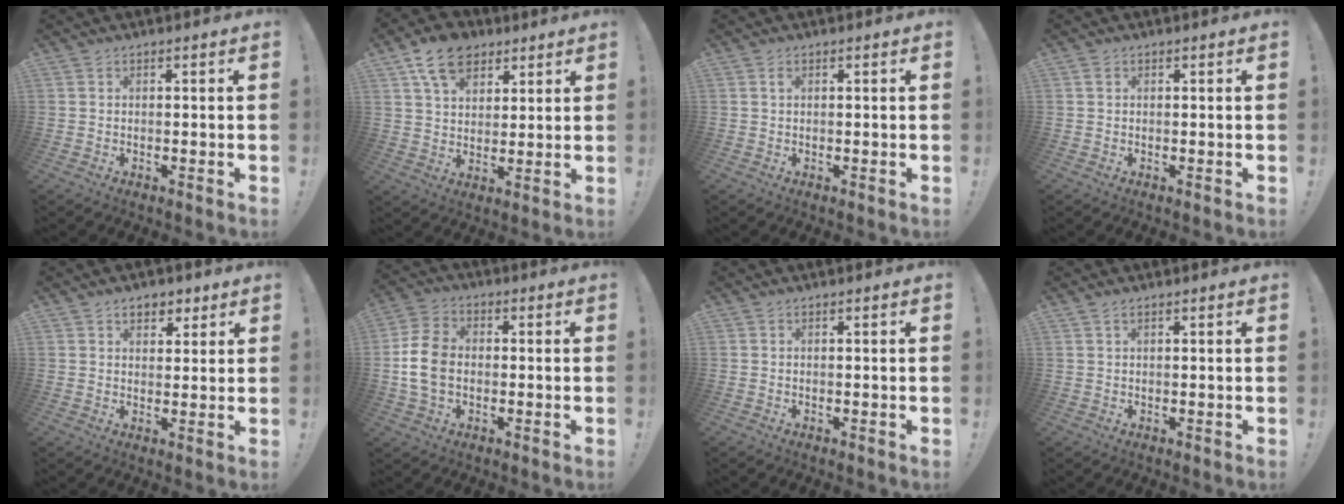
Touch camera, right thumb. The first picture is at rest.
{"total": 11.5, "force": [6.6, 7.8, 5.3], "torque": [-0.083, -0.024, 0.125]}
{"total": 0.8, "force": [0.4, 0.4, 0.6], "torque": [-0.009, 0.000, 0.006]}
{"total": 0.8, "force": [0.3, 0.6, 0.5], "torque": [-0.009, 0.003, 0.005]}
{"total": 5.1, "force": [2.8, 3.7, 2.1], "torque": [-0.018, -0.010, 0.049]}
{"total": 11.7, "force": [-0.8, 8.3, 8.1], "torque": [-0.160, 0.008, -0.013]}
{"total": 0.0}
{"total": 1.2, "force": [0.7, 0.4, 0.9], "torque": [-0.025, 0.004, 0.015]}